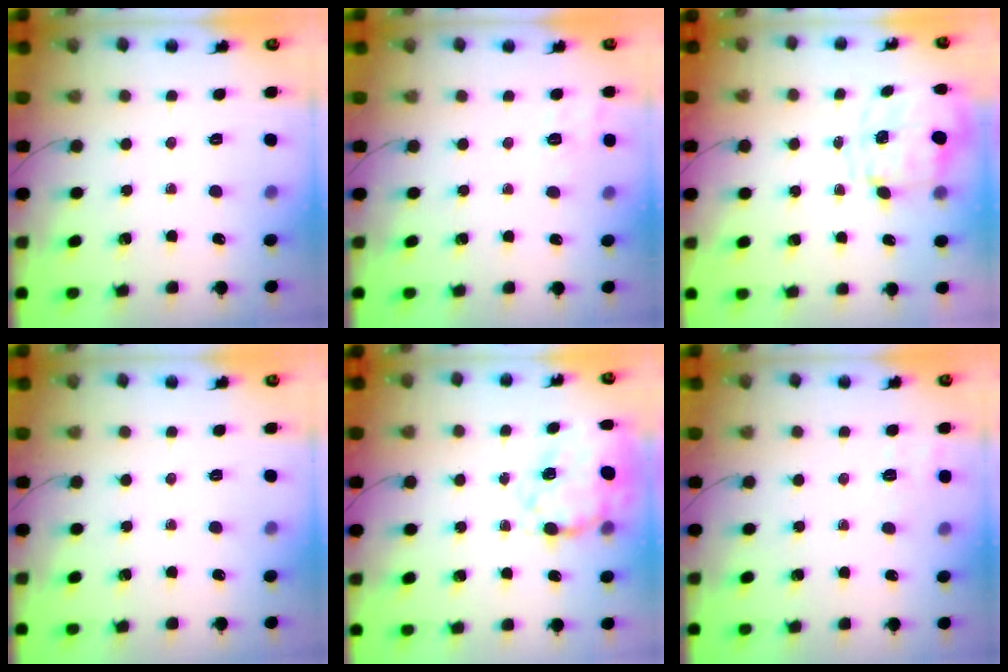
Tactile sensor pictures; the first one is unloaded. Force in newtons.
{"total": 3.6, "press": 2.9, "slide": 2.1}
{"total": 2.9, "press": 2.7, "slide": 1.1}
{"total": 0.0}
{"total": 12.1, "press": 11.4, "slide": 3.9}
{"total": 2.2, "press": 1.3, "slide": 1.8}